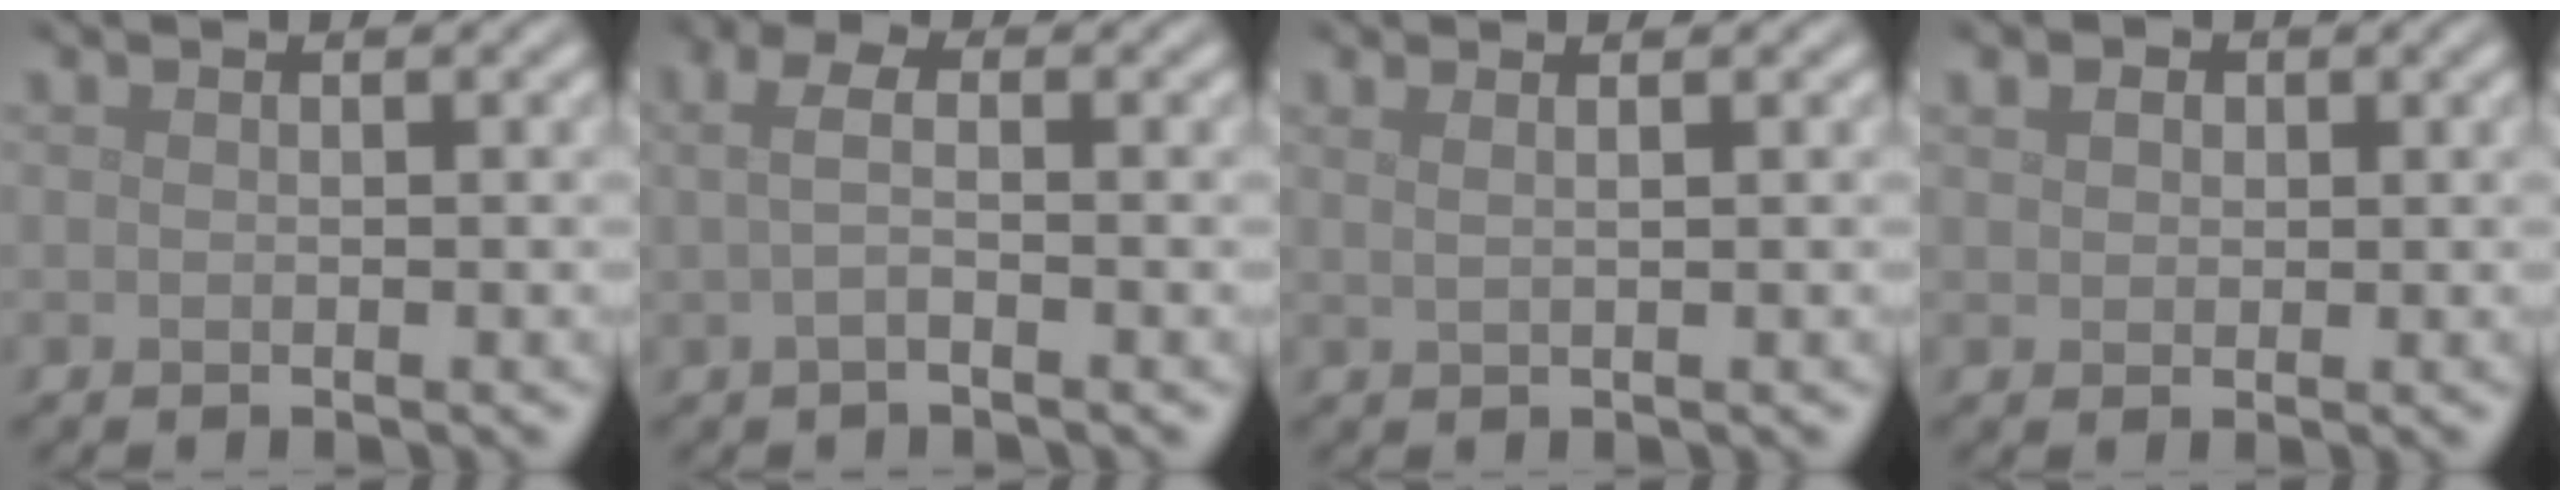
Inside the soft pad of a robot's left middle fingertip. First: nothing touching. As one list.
[{"total": 2.1, "force": [-0.1, 0.8, 2.0], "torque": [-0.042, 0.002, -0.006]}, {"total": 2.8, "force": [1.5, 1.4, 2.0], "torque": [-0.007, 0.008, -0.008]}, {"total": 1.9, "force": [1.0, 1.4, 0.8], "torque": [-0.019, 0.011, 0.008]}]